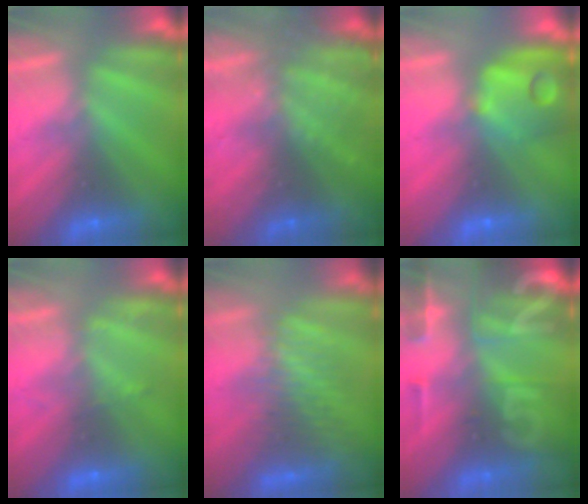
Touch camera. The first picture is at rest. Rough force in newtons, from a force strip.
{"total": 8.5}
{"total": 8.8}
{"total": 2.3}
{"total": 3.1}
{"total": 9.1}